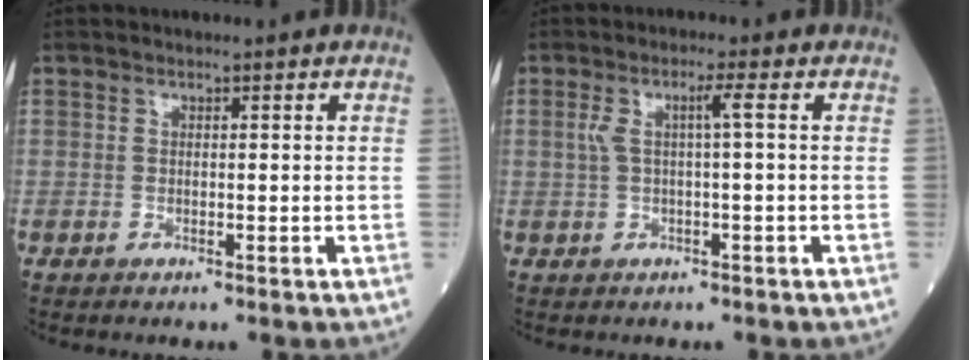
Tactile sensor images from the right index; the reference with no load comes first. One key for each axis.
{"total": 3.6, "fx": 0.5, "fy": 0.5, "fz": 3.6, "tx": -0.079, "ty": 0.019, "tz": 0.014}